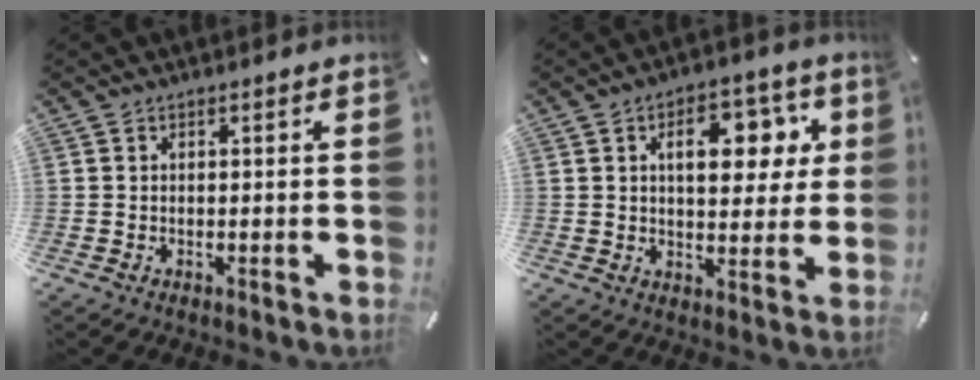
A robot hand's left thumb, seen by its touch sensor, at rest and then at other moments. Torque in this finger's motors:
{"motor_torque": [2.11, 2.23, 1.13, -1.11, 0.40]}